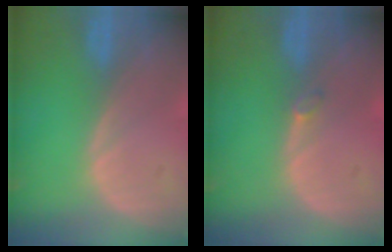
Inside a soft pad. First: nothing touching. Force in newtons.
{"total": 0.9, "press": 0.9, "slide": 0.3}